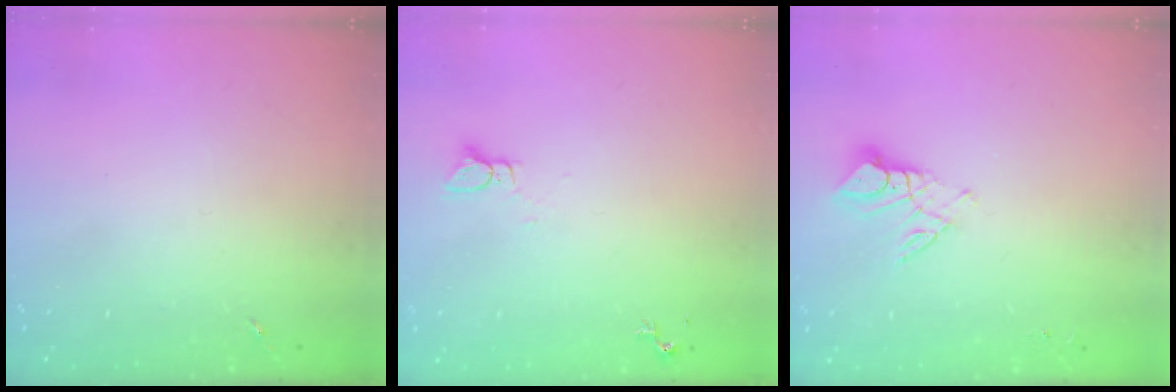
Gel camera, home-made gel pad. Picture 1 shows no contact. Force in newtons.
{"total": 2.2, "press": 2.2, "slide": 0.1}
{"total": 8.8, "press": 8.8, "slide": 0.8}